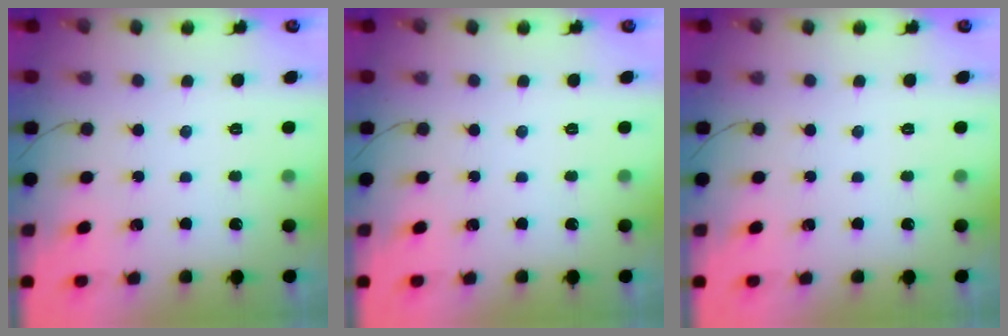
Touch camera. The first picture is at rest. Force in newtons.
{"total": 0.0}
{"total": 0.0}